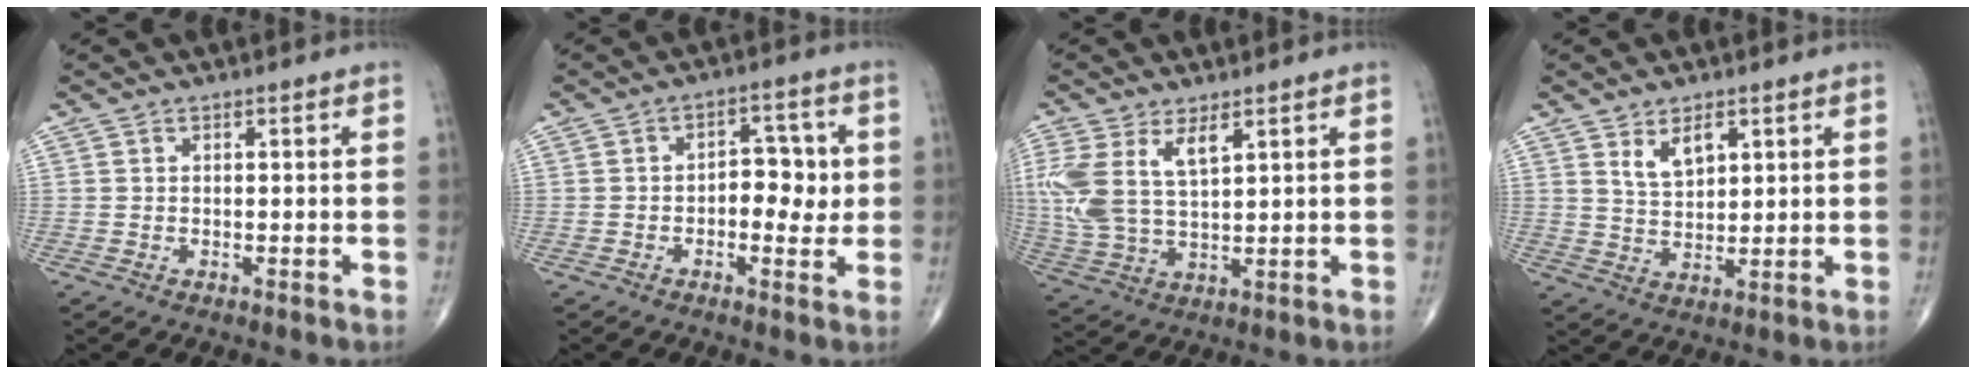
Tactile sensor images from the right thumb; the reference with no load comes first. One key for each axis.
{"total": 7.1, "fx": -0.1, "fy": 4.3, "fz": 5.7, "tx": -0.042, "ty": 0.012, "tz": -0.006}
{"total": 11.2, "fx": 4.4, "fy": 5.3, "fz": 8.9, "tx": -0.202, "ty": -0.008, "tz": 0.099}
{"total": 5.4, "fx": 2.8, "fy": 2.9, "fz": 3.7, "tx": -0.051, "ty": -0.019, "tz": 0.055}